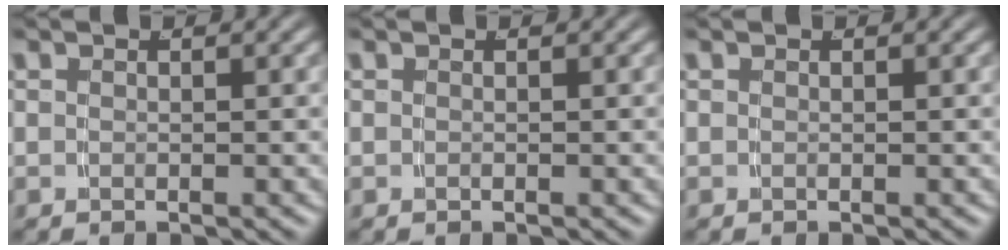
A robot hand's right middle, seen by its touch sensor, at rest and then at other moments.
{"total": 0.0}
{"total": 0.0}